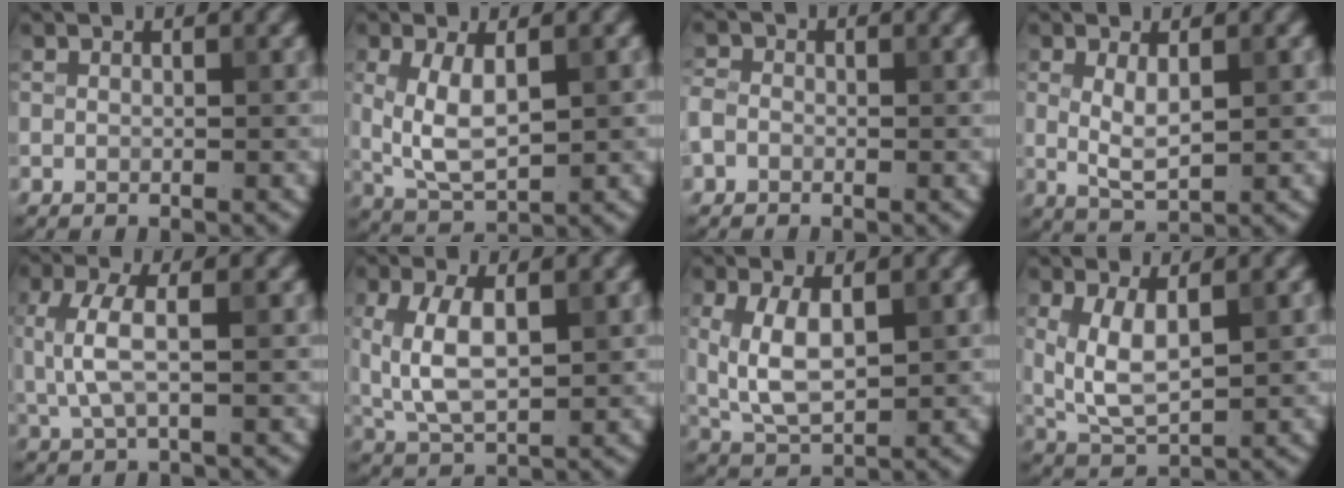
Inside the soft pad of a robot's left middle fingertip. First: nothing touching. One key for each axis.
{"total": 4.9, "fx": 0.6, "fy": 2.1, "fz": 4.4, "tx": -0.090, "ty": -0.002, "tz": 0.017}
{"total": 1.8, "fx": -0.7, "fy": 1.5, "fz": 0.7, "tx": -0.010, "ty": 0.000, "tz": -0.019}
{"total": 2.8, "fx": 0.5, "fy": 1.0, "fz": 2.6, "tx": -0.053, "ty": -0.005, "tz": 0.013}
{"total": 3.9, "fx": 0.3, "fy": 1.3, "fz": 3.6, "tx": -0.084, "ty": 0.004, "tz": 0.007}
{"total": 5.7, "fx": 0.8, "fy": 2.6, "fz": 5.0, "tx": -0.110, "ty": 0.002, "tz": 0.018}
{"total": 5.1, "fx": 0.8, "fy": 2.4, "fz": 4.4, "tx": -0.093, "ty": 0.001, "tz": 0.020}
{"total": 4.6, "fx": 0.9, "fy": 2.0, "fz": 4.1, "tx": -0.088, "ty": -0.004, "tz": 0.024}